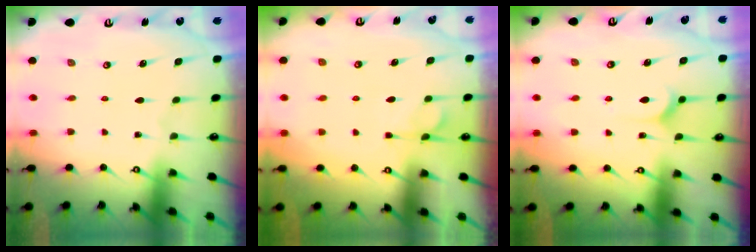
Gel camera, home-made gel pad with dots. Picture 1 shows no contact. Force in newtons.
{"total": 1.6, "press": 0.8, "slide": 1.3}
{"total": 4.9, "press": 4.9, "slide": 0.7}